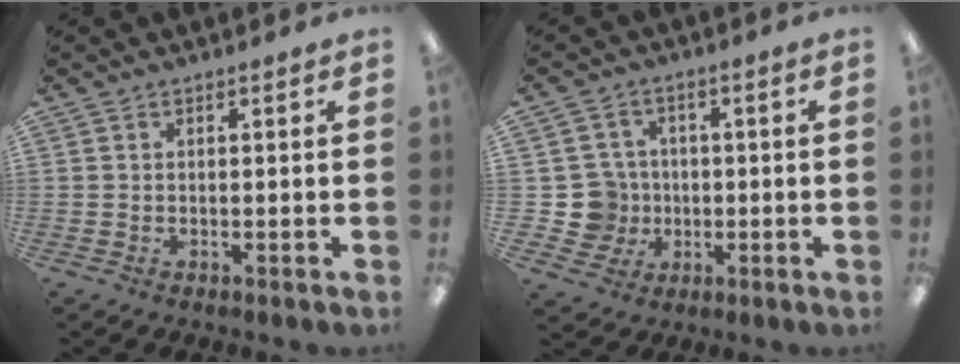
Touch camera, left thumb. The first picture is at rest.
{"total": 8.4, "force": [-0.6, 8.3, 1.5], "torque": [-0.053, 0.010, -0.002]}